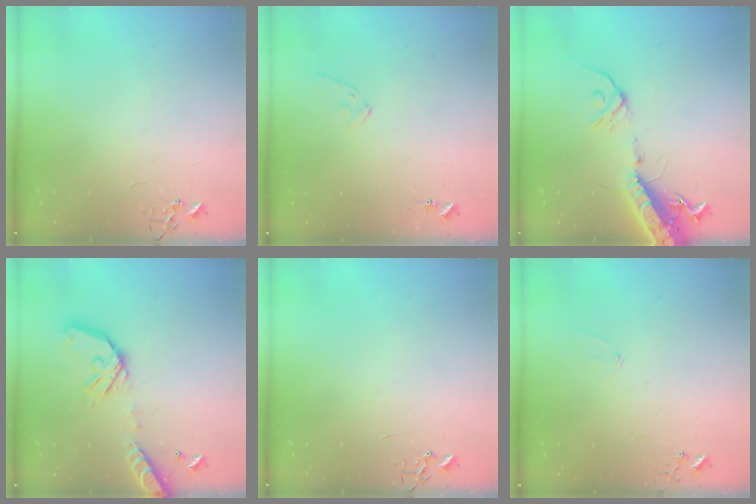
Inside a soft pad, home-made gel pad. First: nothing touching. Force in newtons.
{"total": 8.2, "press": 8.2, "slide": 0.3}
{"total": 16.2, "press": 15.8, "slide": 3.4}
{"total": 15.4, "press": 15.1, "slide": 2.8}
{"total": 0.0}
{"total": 5.5, "press": 5.5, "slide": 0.6}